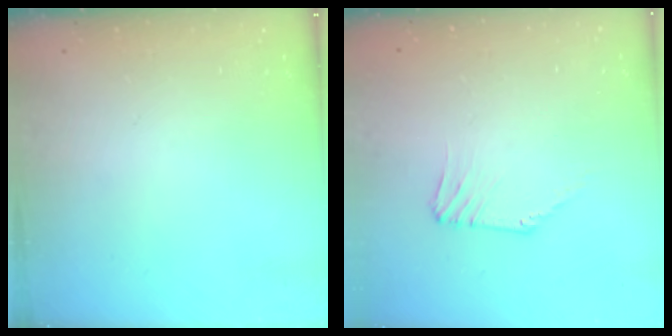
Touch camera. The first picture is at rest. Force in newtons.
{"total": 1.3, "press": 1.2, "slide": 0.2}